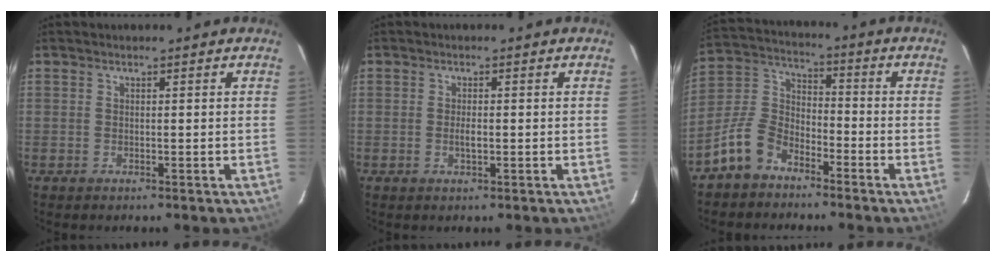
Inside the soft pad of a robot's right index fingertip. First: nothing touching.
{"total": 1.7, "force": [-0.3, 0.6, 1.5], "torque": [-0.029, -0.002, -0.005]}
{"total": 9.6, "force": [-6.5, 5.6, 4.2], "torque": [-0.100, 0.035, -0.132]}